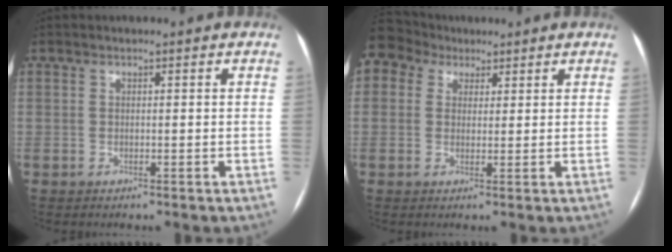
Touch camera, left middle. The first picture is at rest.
{"total": 5.5, "force": [3.8, 3.9, 0.6], "torque": [-0.015, 0.032, 0.074]}